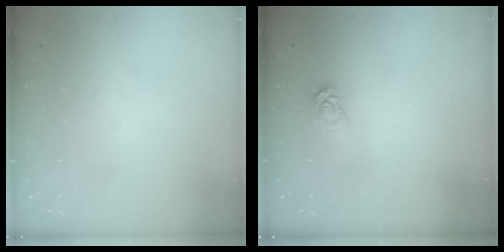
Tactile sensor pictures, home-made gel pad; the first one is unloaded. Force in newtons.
{"total": 3.0, "press": 2.9, "slide": 0.3}